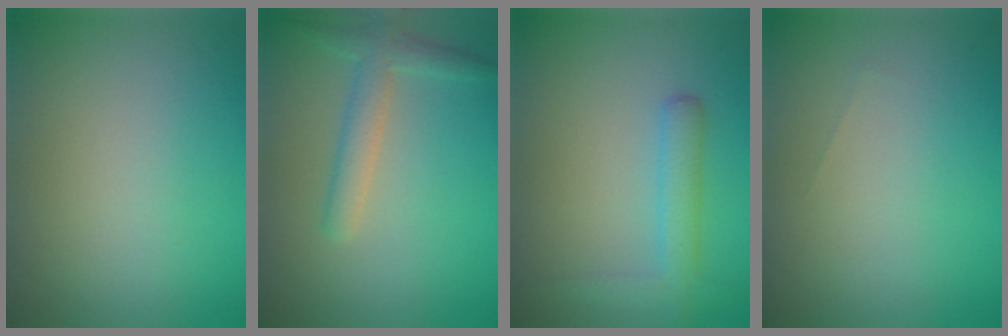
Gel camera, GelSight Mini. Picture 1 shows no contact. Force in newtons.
{"total": 2.8, "press": 2.8, "slide": 0.1}
{"total": 2.9, "press": 2.9, "slide": 0.1}
{"total": 0.0}